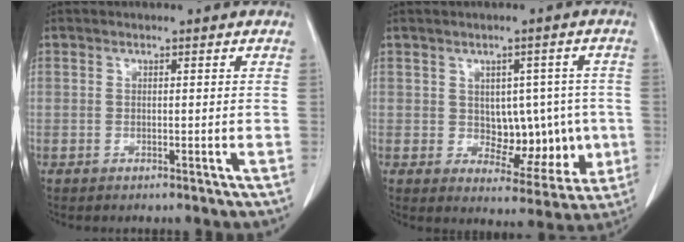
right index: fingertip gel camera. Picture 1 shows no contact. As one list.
[{"total": 8.4, "force": [-0.2, 5.4, 6.4], "torque": [-0.062, 0.014, 0.016]}]